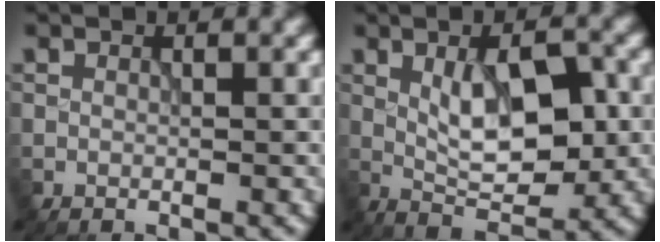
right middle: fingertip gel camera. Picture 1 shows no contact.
{"total": 6.5, "force": [0.5, 2.7, 5.9], "torque": [-0.099, -0.002, 0.009]}